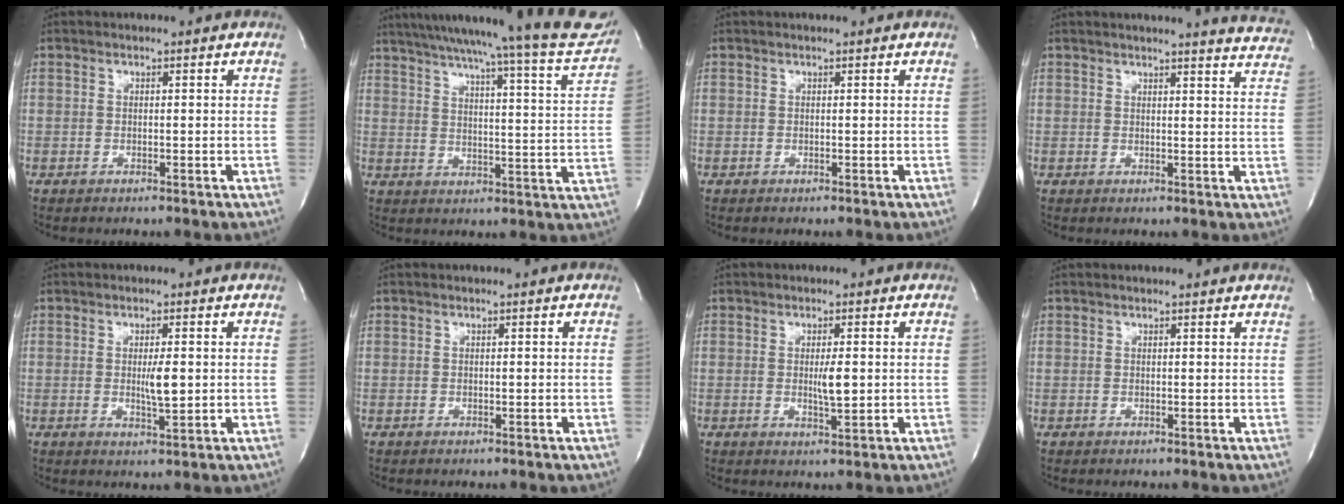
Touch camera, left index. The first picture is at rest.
{"total": 27.0, "force": [24.0, 0.4, 12.4], "torque": [-0.191, -0.058, 0.299]}
{"total": 0.8, "force": [0.8, 0.0, 0.2], "torque": [-0.007, 0.005, 0.010]}
{"total": 12.6, "force": [12.1, 0.4, 3.5], "torque": [-0.033, -0.061, 0.111]}
{"total": 3.4, "force": [0.1, 0.6, 3.4], "torque": [-0.059, -0.005, 0.003]}
{"total": 0.0}
{"total": 3.1, "force": [0.1, 0.5, 3.0], "torque": [-0.054, -0.005, 0.003]}
{"total": 3.2, "force": [3.1, 0.2, 0.9], "torque": [-0.015, 0.010, 0.026]}